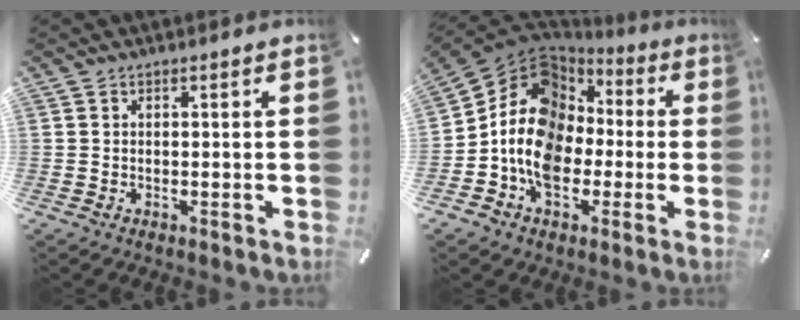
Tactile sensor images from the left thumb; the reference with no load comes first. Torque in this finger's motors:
{"motor_torque": [1.59, 2.55, 1.75, 1.01, 0.28]}